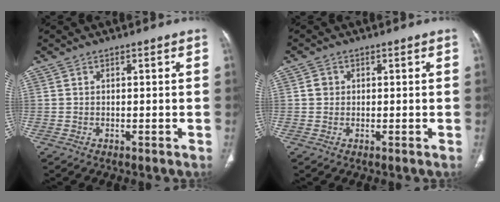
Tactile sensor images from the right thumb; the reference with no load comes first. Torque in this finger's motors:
{"motor_torque": [0.54, 0.75, 0.05, -0.53, 0.07]}